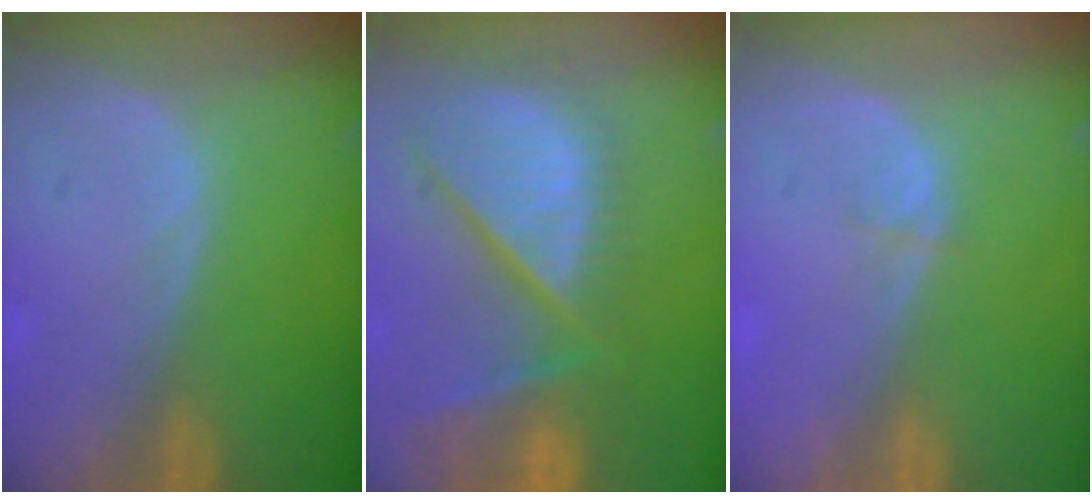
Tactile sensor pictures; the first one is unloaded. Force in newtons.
{"total": 13.1, "press": 11.0, "slide": 7.2}
{"total": 0.8, "press": 0.7, "slide": 0.4}